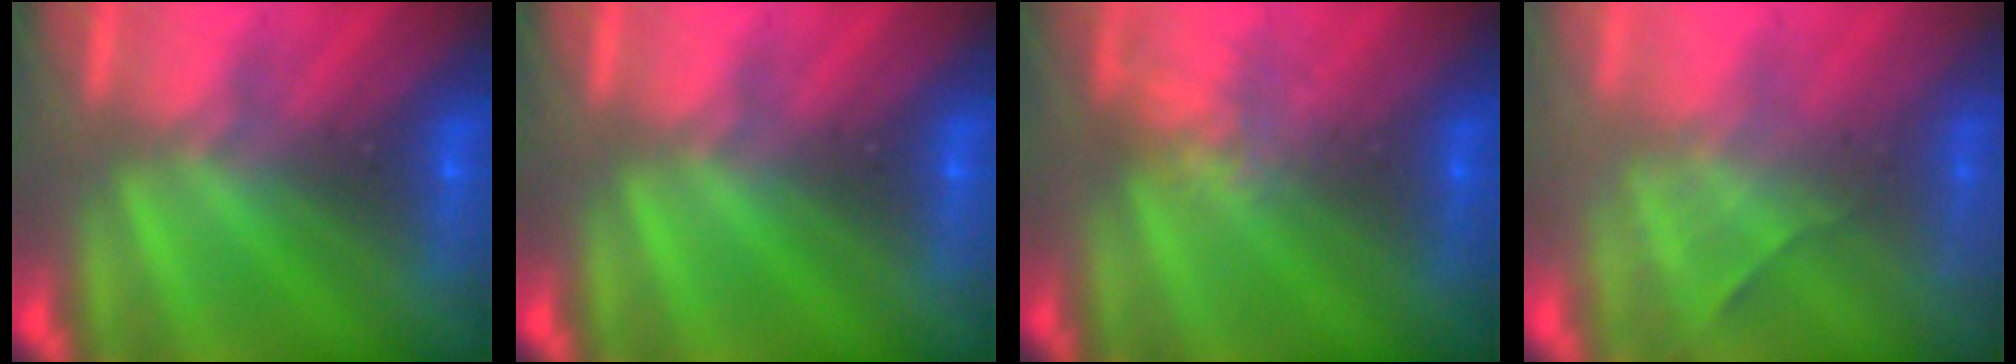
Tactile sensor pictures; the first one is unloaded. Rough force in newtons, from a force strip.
{"total": 0.0}
{"total": 2.2}
{"total": 2.4}